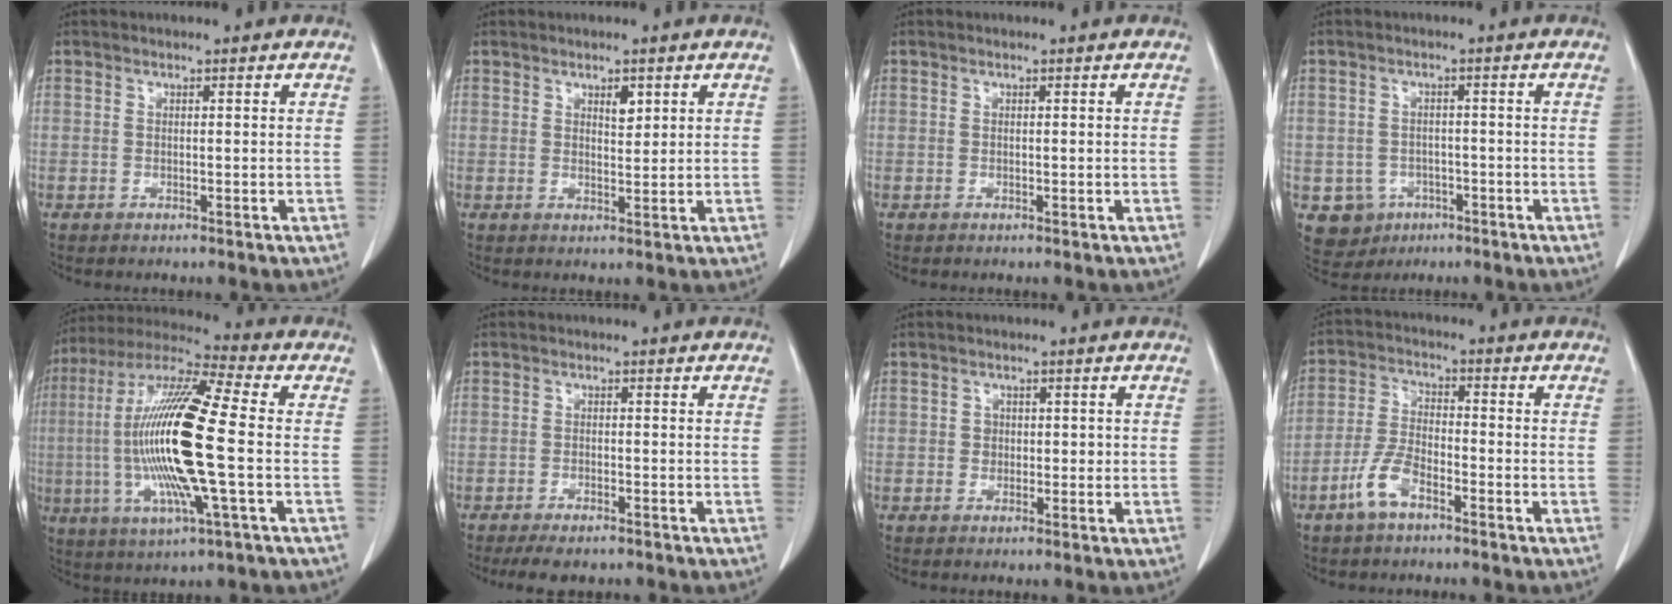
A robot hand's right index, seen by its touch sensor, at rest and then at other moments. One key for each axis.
{"total": 2.1, "fx": 1.1, "fy": 0.9, "fz": 1.5, "tx": -0.022, "ty": -0.005, "tz": 0.020}
{"total": 0.0}
{"total": 5.4, "fx": -2.1, "fy": 4.9, "fz": 0.8, "tx": -0.013, "ty": 0.009, "tz": -0.022}
{"total": 19.9, "fx": -1.8, "fy": 1.6, "fz": 19.7, "tx": -0.407, "ty": -0.005, "tz": -0.041}
{"total": 4.8, "fx": -3.9, "fy": 1.6, "fz": 2.3, "tx": -0.031, "ty": -0.007, "tz": -0.055}
{"total": 2.0, "fx": 0.1, "fy": 1.7, "fz": 0.9, "tx": -0.011, "ty": 0.005, "tz": 0.002}
{"total": 6.1, "fx": -3.7, "fy": 2.3, "fz": 4.3, "tx": -0.098, "ty": 0.003, "tz": -0.073}